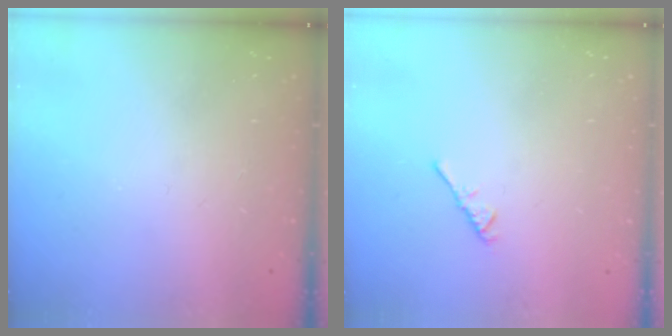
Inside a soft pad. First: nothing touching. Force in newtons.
{"total": 2.4, "press": 2.3, "slide": 0.6}